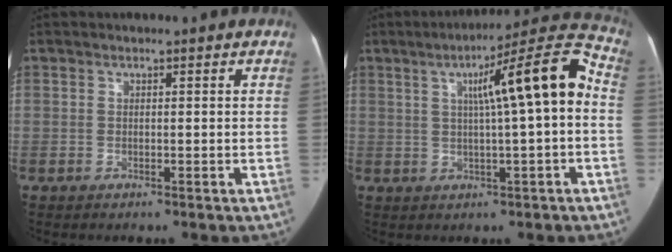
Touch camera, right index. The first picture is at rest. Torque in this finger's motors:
{"motor_torque": [0.71, 0.36, 0.35, 0.11]}